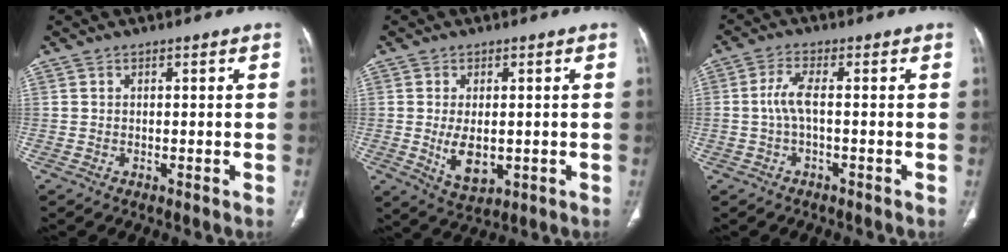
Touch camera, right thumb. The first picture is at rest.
{"total": 6.5, "force": [-0.8, 3.7, 5.4], "torque": [-0.090, -0.014, 0.000]}
{"total": 4.0, "force": [-0.4, 1.2, 3.8], "torque": [-0.094, 0.010, -0.012]}